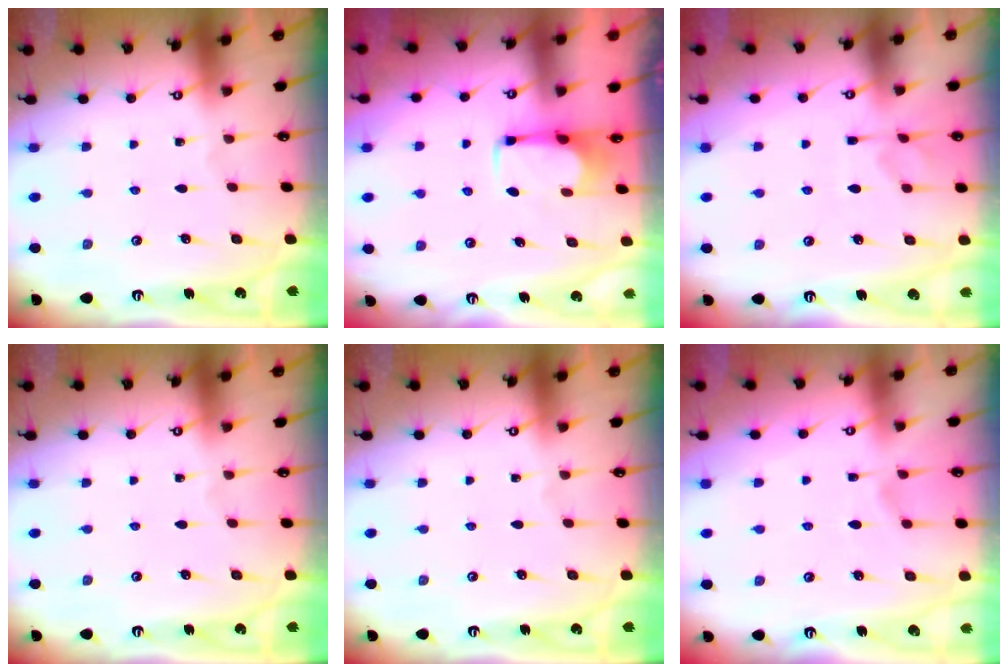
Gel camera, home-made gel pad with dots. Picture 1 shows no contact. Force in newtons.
{"total": 2.8, "press": 2.8, "slide": 0.5}
{"total": 5.9, "press": 5.7, "slide": 1.5}
{"total": 0.0}
{"total": 0.0}
{"total": 2.9, "press": 2.7, "slide": 1.1}